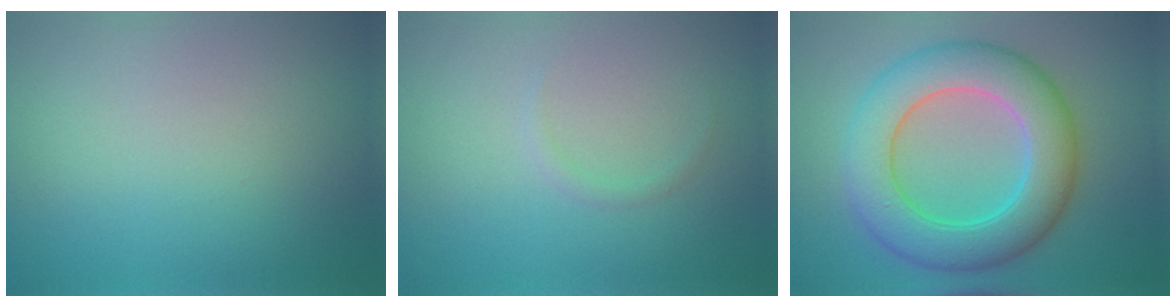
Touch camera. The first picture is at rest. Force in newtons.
{"total": 0.7, "press": 0.7, "slide": 0.1}
{"total": 8.9, "press": 8.9, "slide": 0.2}